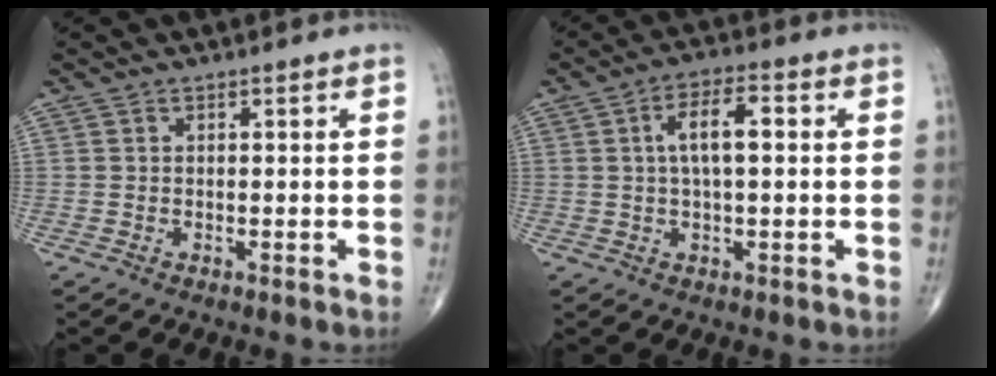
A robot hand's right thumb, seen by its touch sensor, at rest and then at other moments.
{"total": 7.3, "force": [1.1, 2.8, 6.6], "torque": [-0.116, 0.016, 0.014]}